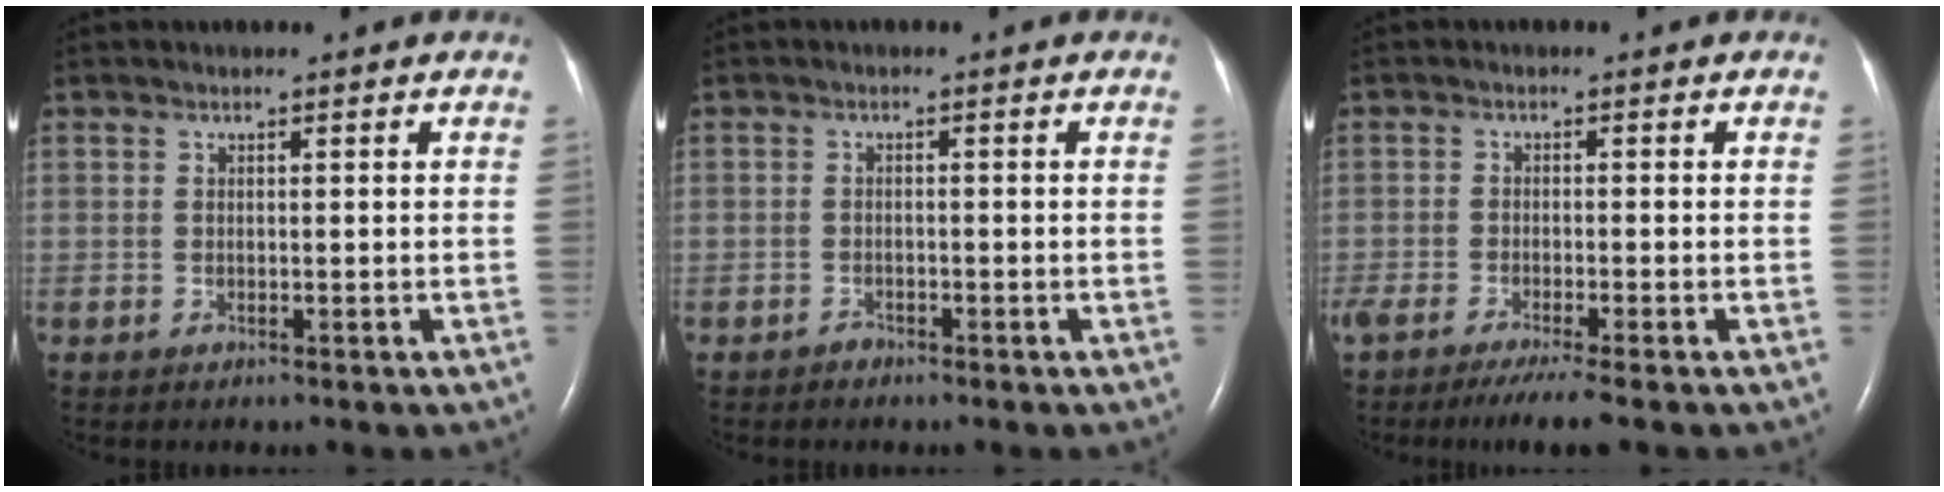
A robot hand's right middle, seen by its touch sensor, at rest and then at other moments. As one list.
[{"total": 0.9, "force": [-0.8, 0.4, 0.0], "torque": [0.004, 0.002, -0.017]}, {"total": 6.1, "force": [-4.8, -0.1, 3.8], "torque": [-0.059, -0.015, -0.076]}]